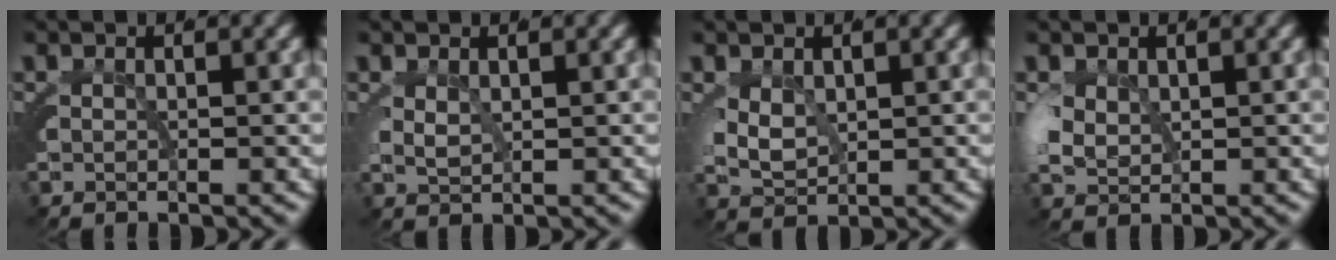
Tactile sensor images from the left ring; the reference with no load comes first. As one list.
[{"total": 1.5, "force": [1.0, 0.6, 0.9], "torque": [-0.028, -0.015, 0.031]}, {"total": 3.1, "force": [0.9, 2.2, 2.0], "torque": [-0.058, -0.024, 0.035]}, {"total": 2.4, "force": [0.3, 1.7, 1.7], "torque": [-0.055, -0.018, 0.024]}]